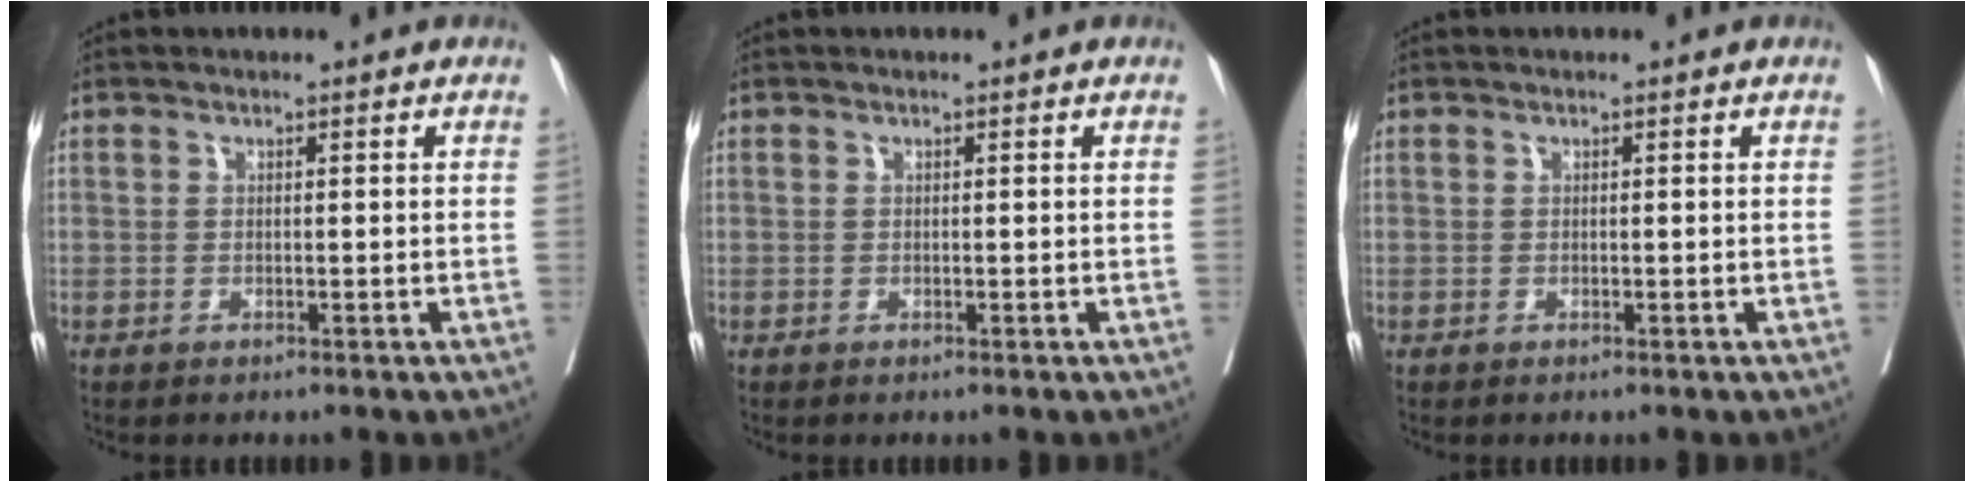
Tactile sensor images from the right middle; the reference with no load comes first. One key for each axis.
{"total": 0.0}
{"total": 0.0}